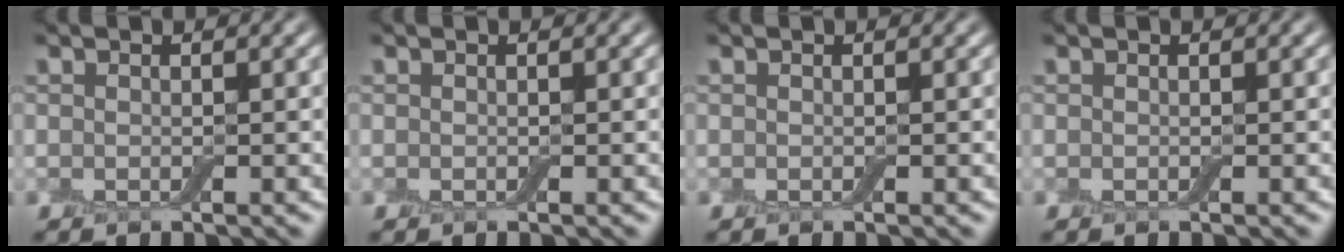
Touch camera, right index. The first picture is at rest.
{"total": 0.0}
{"total": 0.0}
{"total": 0.0}